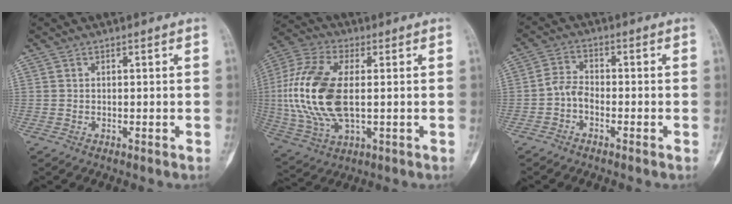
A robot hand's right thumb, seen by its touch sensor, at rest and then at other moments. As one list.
[{"total": 18.9, "force": [0.4, 9.9, 16.2], "torque": [-0.360, 0.000, 0.010]}, {"total": 3.6, "force": [-1.8, 2.0, 2.4], "torque": [-0.042, 0.022, -0.044]}]